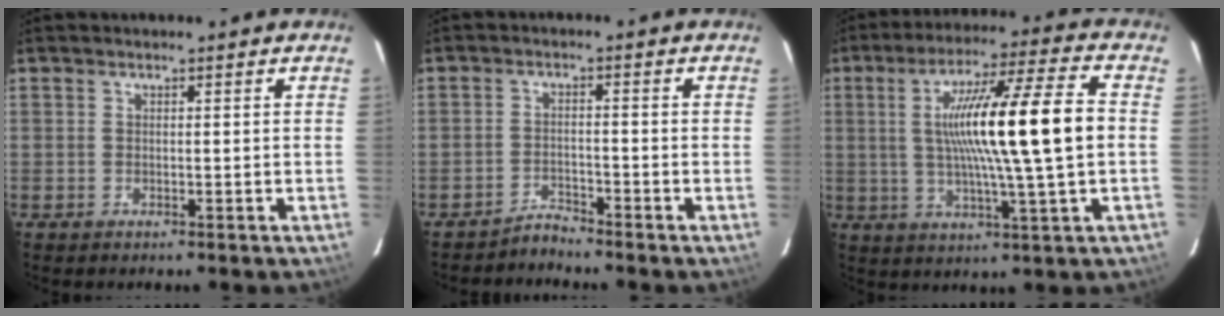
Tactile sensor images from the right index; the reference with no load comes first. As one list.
[{"total": 2.5, "force": [-2.5, -0.1, -0.2], "torque": [0.007, -0.014, -0.045]}, {"total": 17.5, "force": [0.8, 0.0, 17.5], "torque": [-0.298, 0.013, 0.009]}]